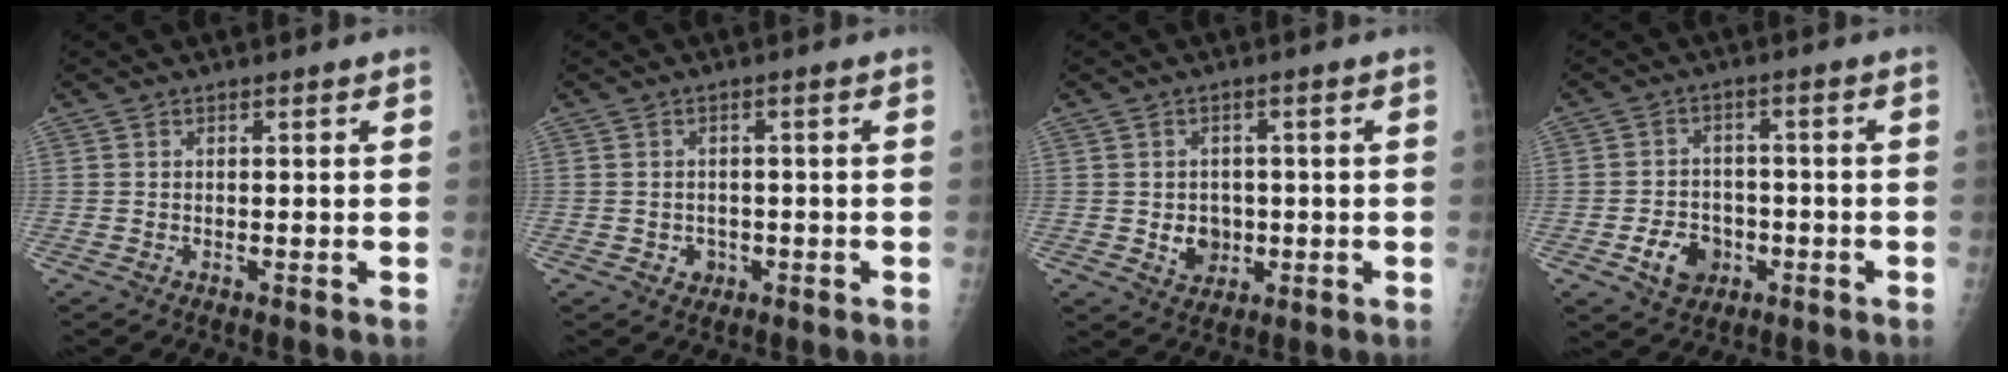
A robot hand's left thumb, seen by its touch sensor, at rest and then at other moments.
{"total": 2.4, "force": [-0.9, 2.1, 0.8], "torque": [-0.001, 0.007, -0.008]}
{"total": 4.8, "force": [-0.7, 4.1, 2.4], "torque": [-0.012, 0.005, -0.002]}
{"total": 7.1, "force": [-2.8, 5.5, 3.4], "torque": [-0.034, 0.019, -0.042]}